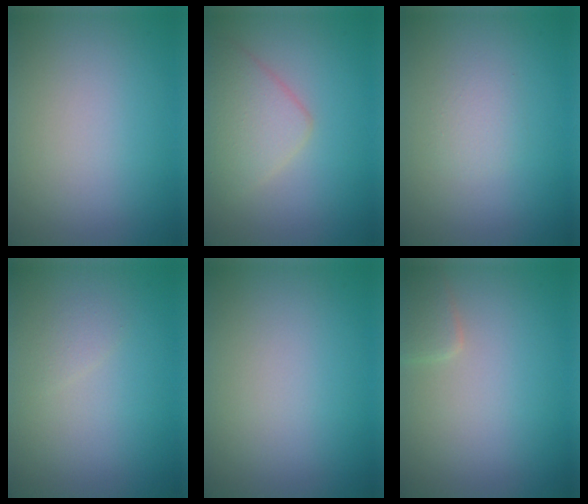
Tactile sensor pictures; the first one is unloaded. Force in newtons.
{"total": 3.8, "press": 3.8, "slide": 0.1}
{"total": 1.2, "press": 1.2, "slide": 0.0}
{"total": 0.8, "press": 0.8, "slide": 0.1}
{"total": 0.0}
{"total": 1.6, "press": 1.6, "slide": 0.1}